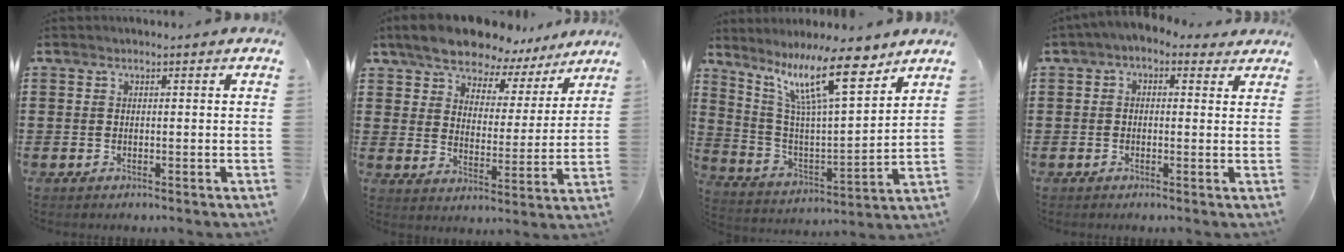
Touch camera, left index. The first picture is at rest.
{"total": 8.6, "force": [7.9, 2.5, 2.3], "torque": [-0.079, -0.041, 0.142]}
{"total": 14.3, "force": [9.4, 3.0, 10.3], "torque": [-0.215, -0.033, 0.161]}
{"total": 1.7, "force": [-0.1, 1.2, 1.1], "torque": [-0.026, 0.009, -0.005]}